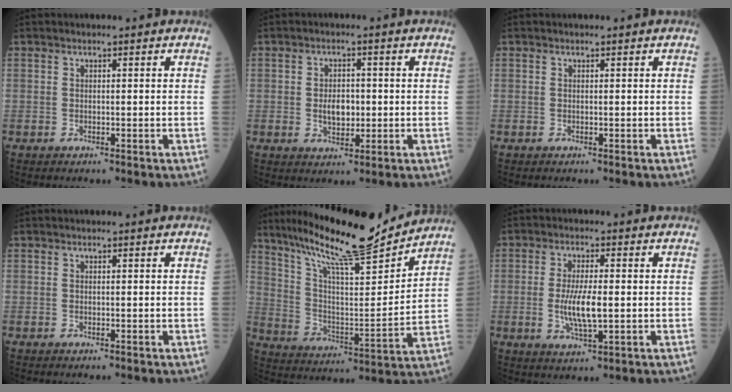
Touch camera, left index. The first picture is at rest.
{"total": 4.1, "force": [-0.1, 2.6, 3.2], "torque": [-0.056, 0.004, 0.006]}
{"total": 0.0}
{"total": 0.0}
{"total": 20.5, "force": [17.9, 1.5, 9.9], "torque": [-0.177, 0.002, 0.296]}
{"total": 6.5, "force": [-0.4, 1.7, 6.2], "torque": [-0.131, -0.007, -0.003]}